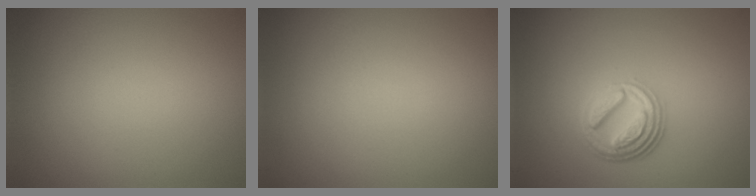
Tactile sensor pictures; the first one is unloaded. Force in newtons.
{"total": 0.0}
{"total": 4.7, "press": 3.4, "slide": 3.2}